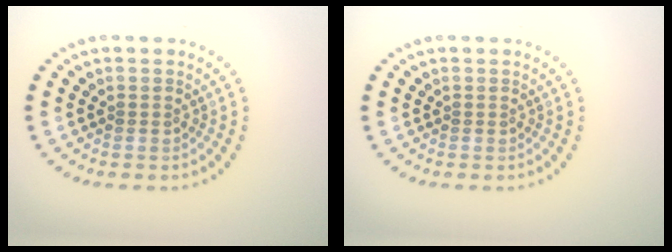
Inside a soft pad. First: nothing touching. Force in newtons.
{"total": 0.0}